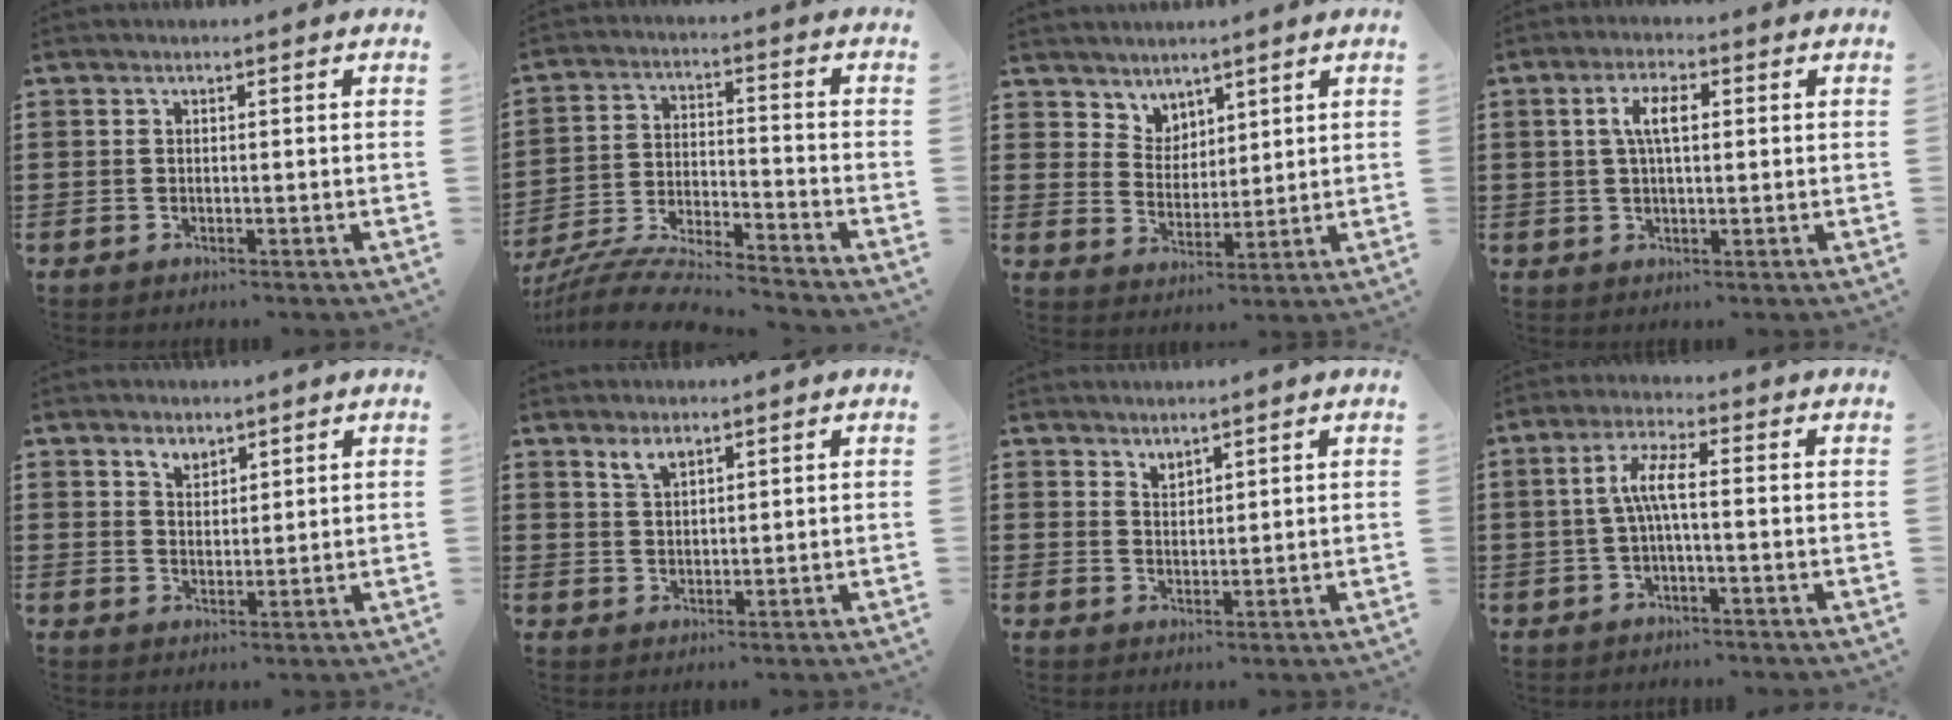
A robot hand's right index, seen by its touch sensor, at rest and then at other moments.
{"total": 8.1, "force": [-7.7, 0.2, 2.4], "torque": [-0.055, 0.002, -0.153]}
{"total": 4.3, "force": [3.5, 2.5, -0.5], "torque": [-0.011, -0.005, 0.067]}
{"total": 4.4, "force": [0.7, 1.7, 4.0], "torque": [-0.082, 0.011, 0.009]}
{"total": 2.6, "force": [2.1, 1.5, 0.5], "torque": [-0.017, 0.004, 0.040]}
{"total": 2.7, "force": [2.0, 1.2, 1.3], "torque": [-0.032, 0.003, 0.038]}
{"total": 2.0, "force": [1.9, 0.5, -0.3], "torque": [0.001, 0.001, 0.038]}
{"total": 4.8, "force": [-0.4, 0.9, 4.7], "torque": [-0.103, 0.000, -0.016]}